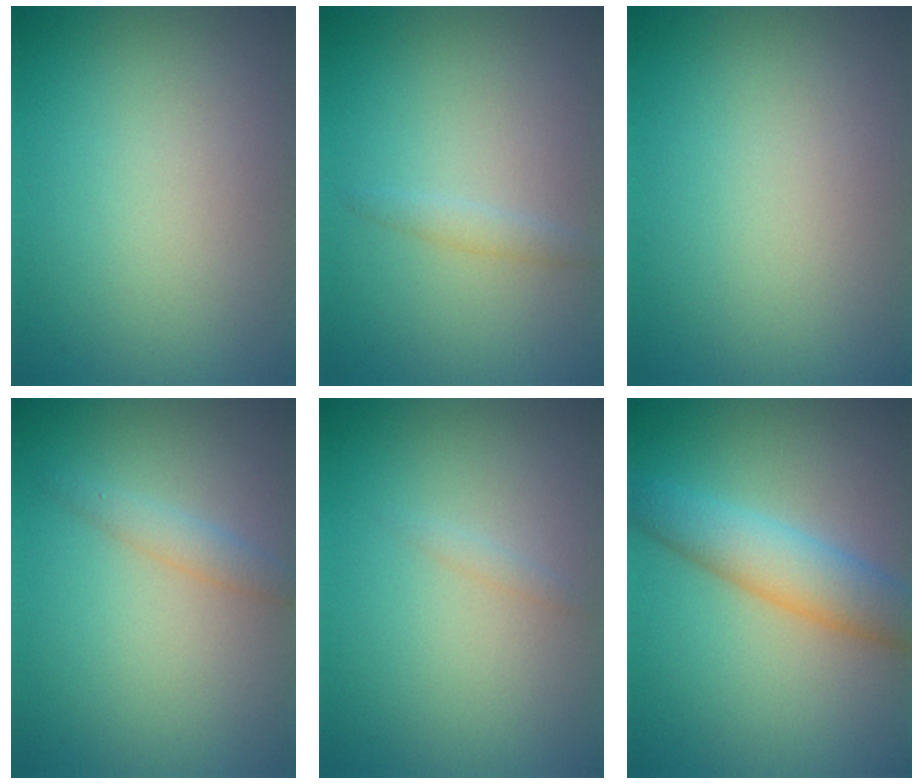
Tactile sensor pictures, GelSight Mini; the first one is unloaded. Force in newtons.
{"total": 1.0, "press": 1.0, "slide": 0.1}
{"total": 0.0}
{"total": 1.6, "press": 1.6, "slide": 0.0}
{"total": 0.6, "press": 0.6, "slide": 0.1}
{"total": 5.1, "press": 5.0, "slide": 0.2}